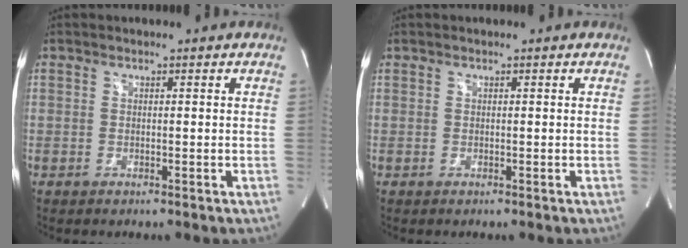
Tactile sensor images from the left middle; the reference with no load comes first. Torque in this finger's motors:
{"motor_torque": [0.24, -0.22, 0.10, 0.00]}